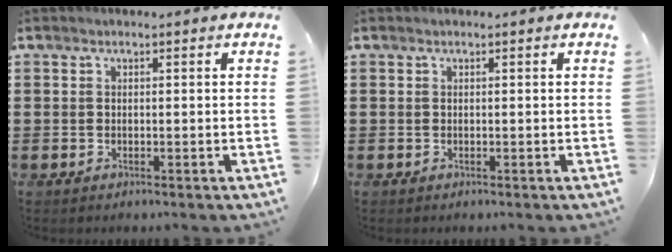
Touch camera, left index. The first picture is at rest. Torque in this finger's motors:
{"motor_torque": [-0.03, 0.03, 0.00, -0.01]}